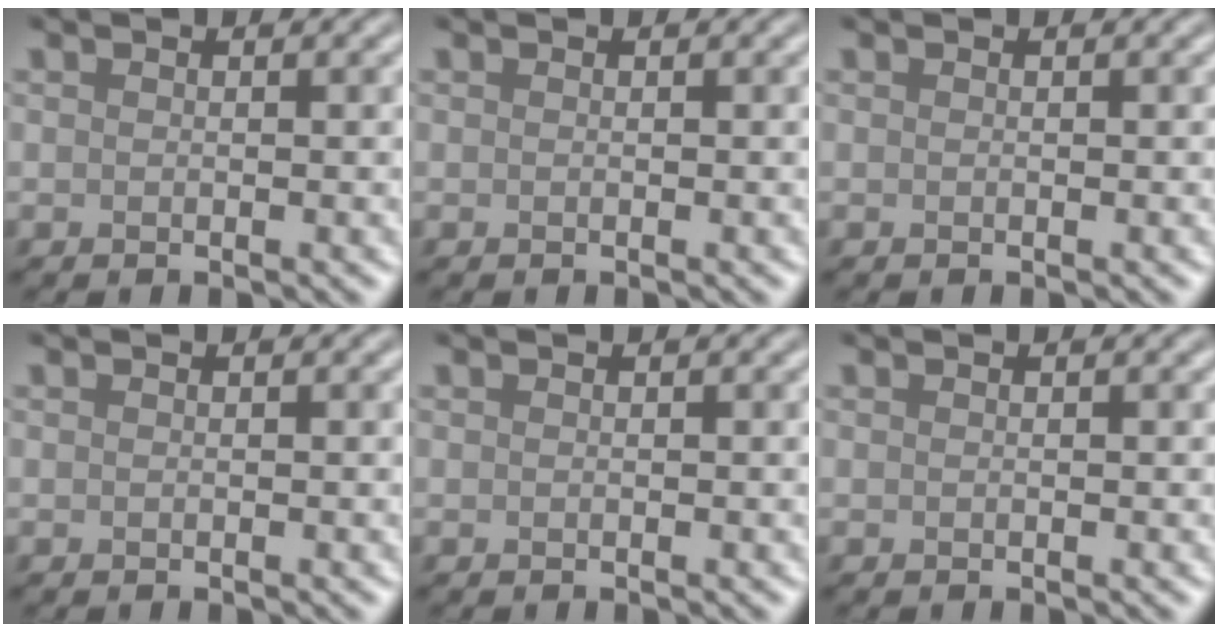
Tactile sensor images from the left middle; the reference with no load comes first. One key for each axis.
{"total": 0.0}
{"total": 0.0}
{"total": 0.0}
{"total": 0.0}
{"total": 0.0}